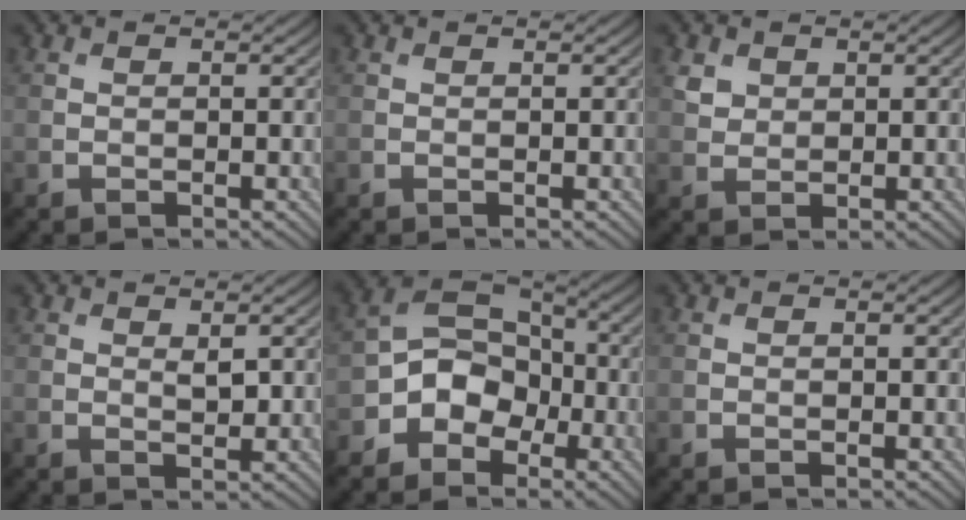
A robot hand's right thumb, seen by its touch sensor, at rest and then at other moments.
{"total": 0.0}
{"total": 2.3, "force": [1.1, 1.9, 0.7], "torque": [-0.021, -0.002, 0.022]}
{"total": 1.4, "force": [0.6, 0.6, 1.2], "torque": [-0.023, -0.006, 0.012]}
{"total": 7.5, "force": [-3.3, 5.8, 3.5], "torque": [-0.060, 0.006, -0.079]}
{"total": 0.0}